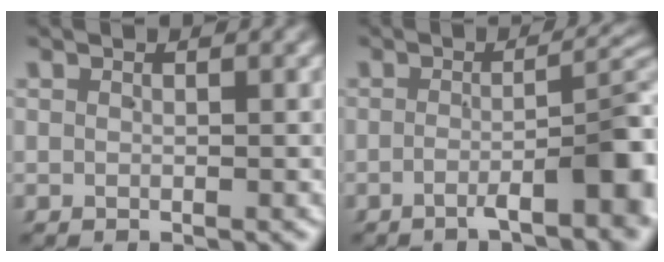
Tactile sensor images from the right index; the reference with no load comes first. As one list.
[{"total": 7.6, "force": [-2.9, 1.7, 6.8], "torque": [-0.079, -0.004, -0.045]}]